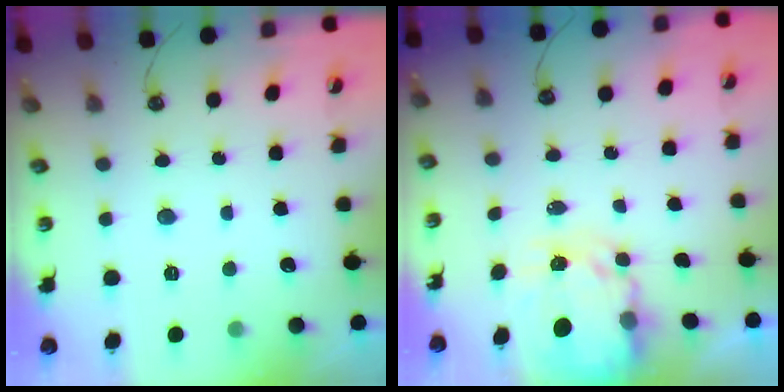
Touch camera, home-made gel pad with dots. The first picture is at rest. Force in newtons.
{"total": 5.0, "press": 5.0, "slide": 0.4}